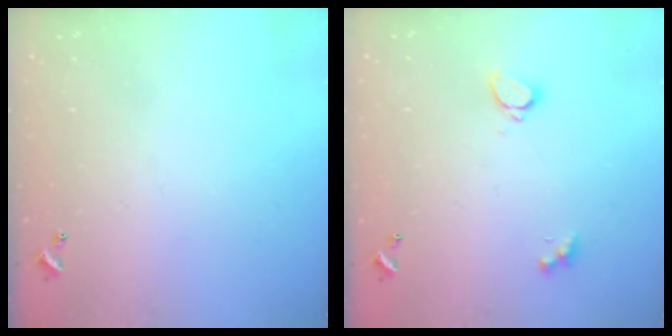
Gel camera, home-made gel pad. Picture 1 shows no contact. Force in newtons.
{"total": 2.1, "press": 1.8, "slide": 1.0}